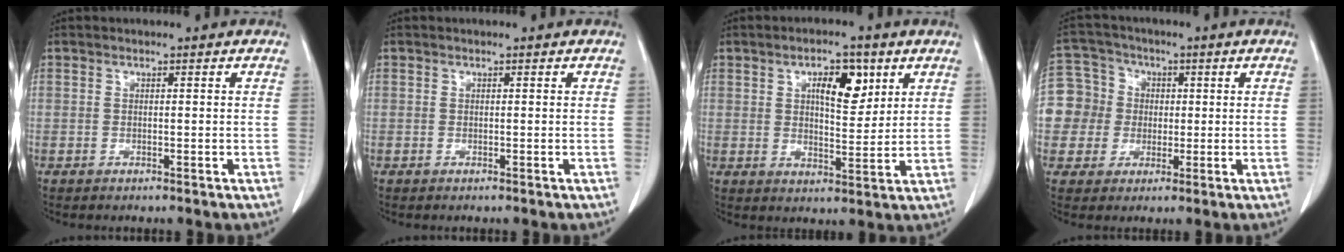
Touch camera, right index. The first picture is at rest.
{"total": 0.0}
{"total": 7.2, "force": [3.2, 2.8, 5.8], "torque": [-0.094, 0.004, 0.052]}
{"total": 8.8, "force": [-0.1, 8.7, 1.0], "torque": [-0.030, 0.034, 0.003]}